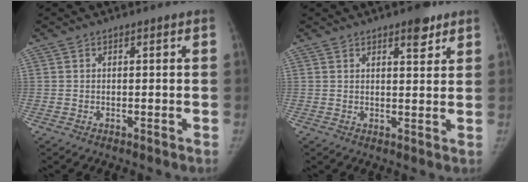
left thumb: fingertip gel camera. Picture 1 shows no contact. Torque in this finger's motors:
{"motor_torque": [0.39, -0.07, 0.82, -0.44, 0.10]}